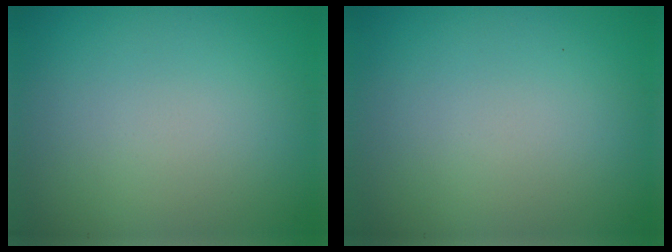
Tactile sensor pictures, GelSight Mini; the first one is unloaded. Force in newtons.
{"total": 0.0}